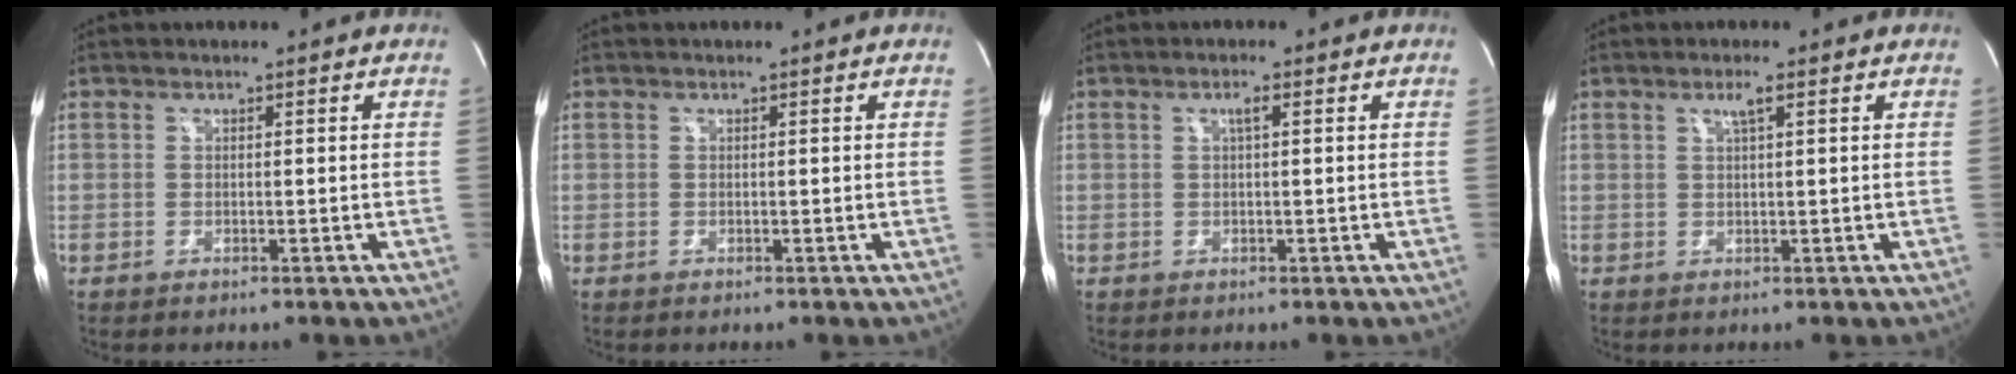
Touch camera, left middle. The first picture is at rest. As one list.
[{"total": 0.0}, {"total": 1.2, "force": [0.4, 0.1, 1.2], "torque": [-0.023, 0.004, 0.006]}, {"total": 1.8, "force": [0.9, 0.0, 1.5], "torque": [-0.029, 0.000, 0.016]}]